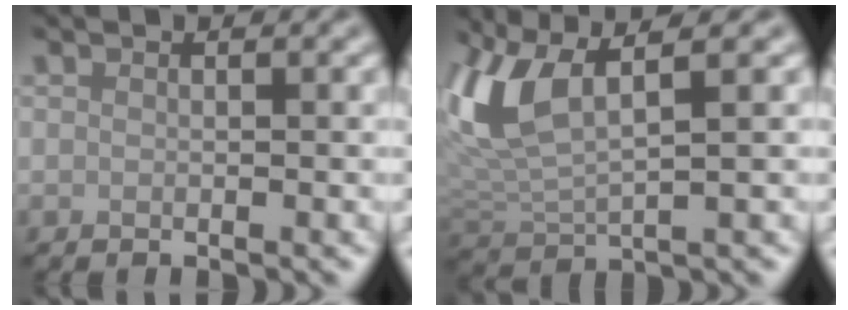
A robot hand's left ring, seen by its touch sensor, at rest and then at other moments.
{"total": 6.8, "force": [3.3, 2.2, 5.5], "torque": [-0.134, 0.009, 0.065]}